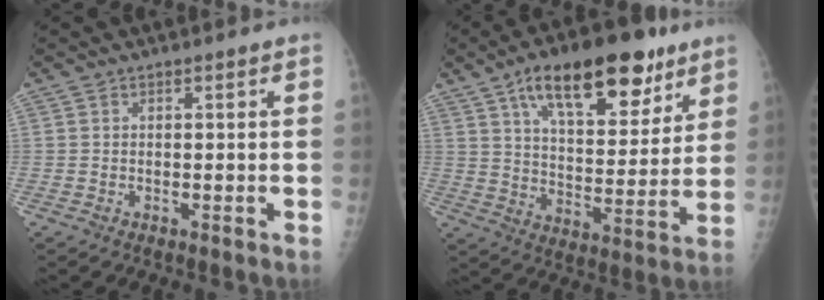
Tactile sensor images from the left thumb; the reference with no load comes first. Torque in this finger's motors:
{"motor_torque": [0.82, 0.77, 1.50, -1.27, 0.08]}